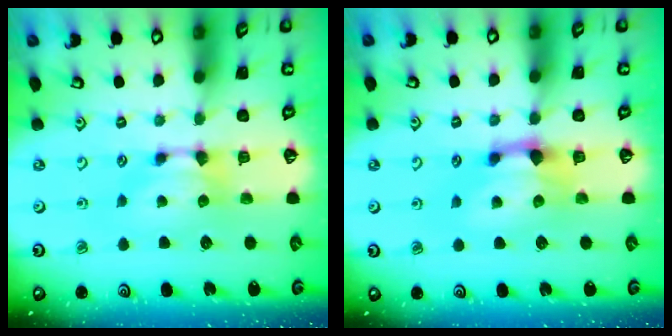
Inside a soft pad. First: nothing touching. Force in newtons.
{"total": 2.1, "press": 1.6, "slide": 1.4}